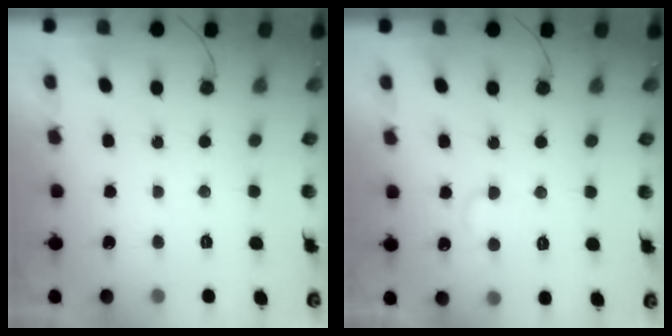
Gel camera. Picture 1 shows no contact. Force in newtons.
{"total": 4.2, "press": 4.2, "slide": 0.4}